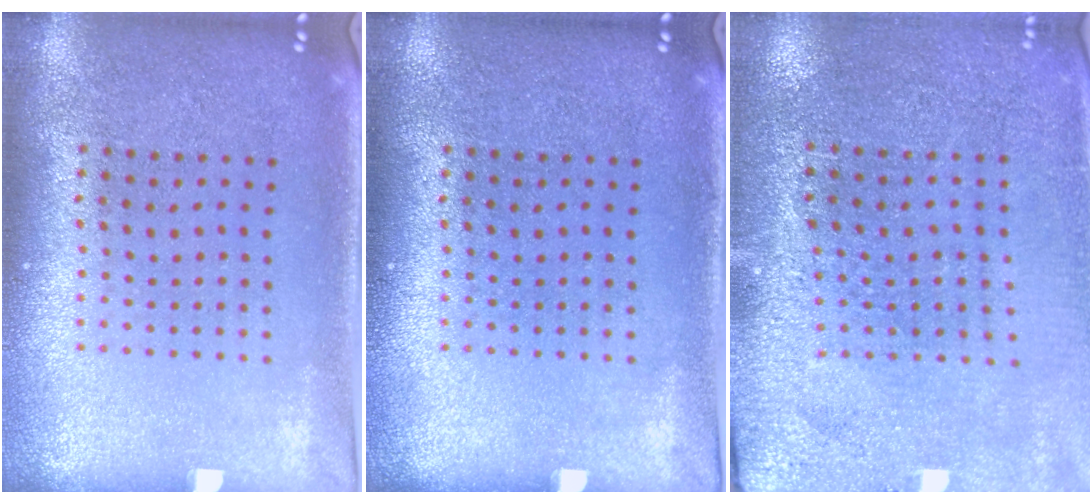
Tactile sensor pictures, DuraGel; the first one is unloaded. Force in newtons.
{"total": 0.0}
{"total": 2.8, "press": 2.8, "slide": 0.1}